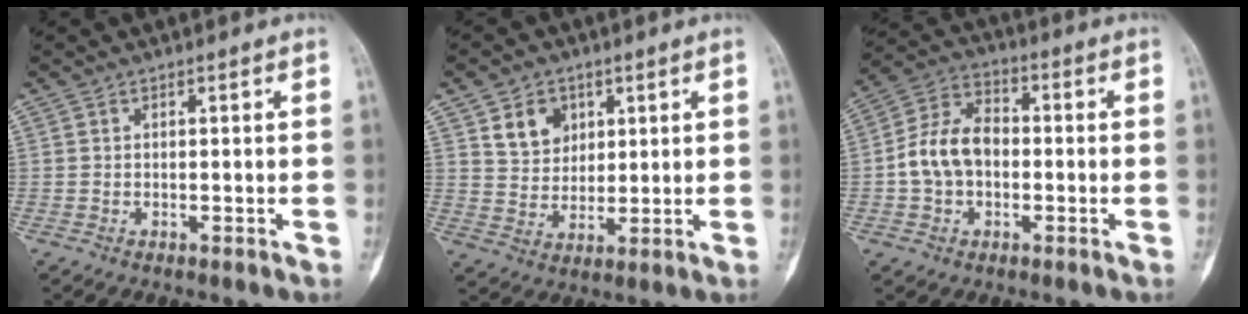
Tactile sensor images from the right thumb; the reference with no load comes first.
{"total": 7.5, "force": [3.4, 5.9, 3.2], "torque": [-0.027, -0.020, 0.066]}
{"total": 10.7, "force": [-0.9, 7.8, 7.3], "torque": [-0.126, 0.035, -0.027]}